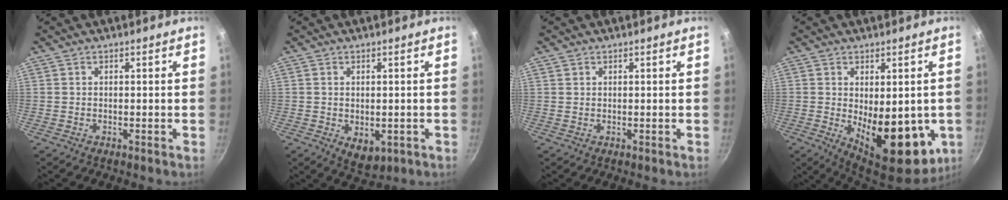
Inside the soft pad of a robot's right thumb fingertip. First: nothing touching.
{"total": 5.2, "force": [-1.0, 3.3, 3.9], "torque": [-0.050, -0.011, -0.005]}
{"total": 0.6, "force": [0.4, 0.4, 0.1], "torque": [0.000, -0.001, 0.005]}
{"total": 16.7, "force": [-2.5, 8.3, 14.2], "torque": [-0.166, -0.028, -0.016]}